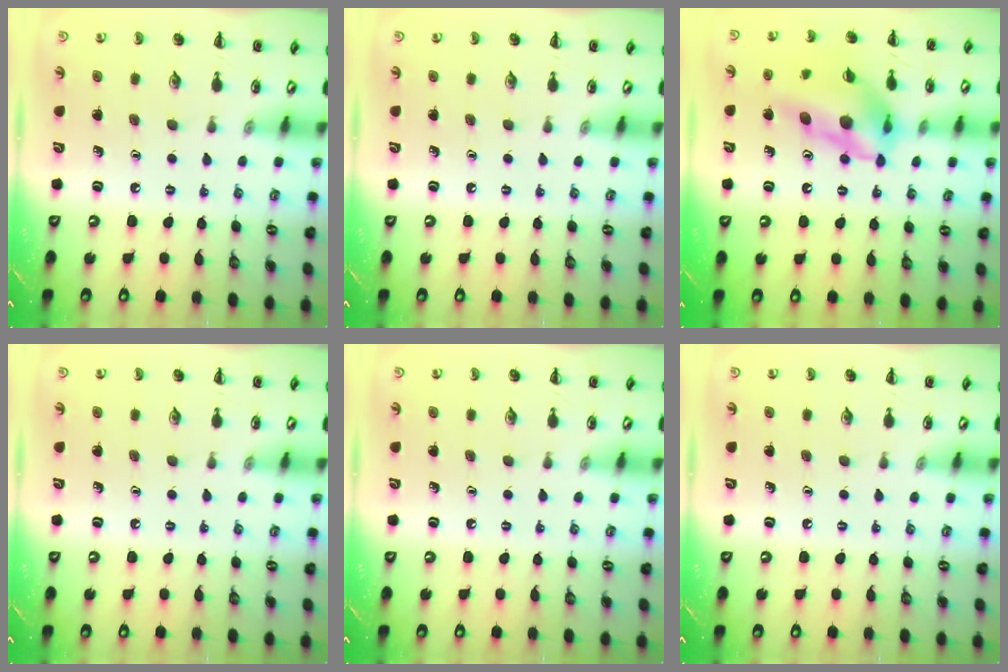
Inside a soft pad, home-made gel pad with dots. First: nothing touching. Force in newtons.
{"total": 0.0}
{"total": 13.5, "press": 12.9, "slide": 4.2}
{"total": 0.0}
{"total": 0.0}
{"total": 0.0}